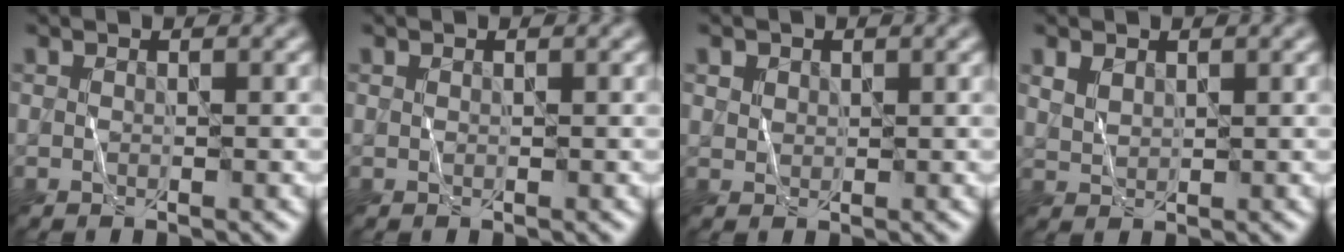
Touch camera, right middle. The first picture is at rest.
{"total": 0.0}
{"total": 1.8, "force": [1.2, 1.3, 0.6], "torque": [-0.016, 0.000, 0.026]}
{"total": 1.5, "force": [1.0, 0.9, 0.7], "torque": [-0.015, 0.002, 0.024]}